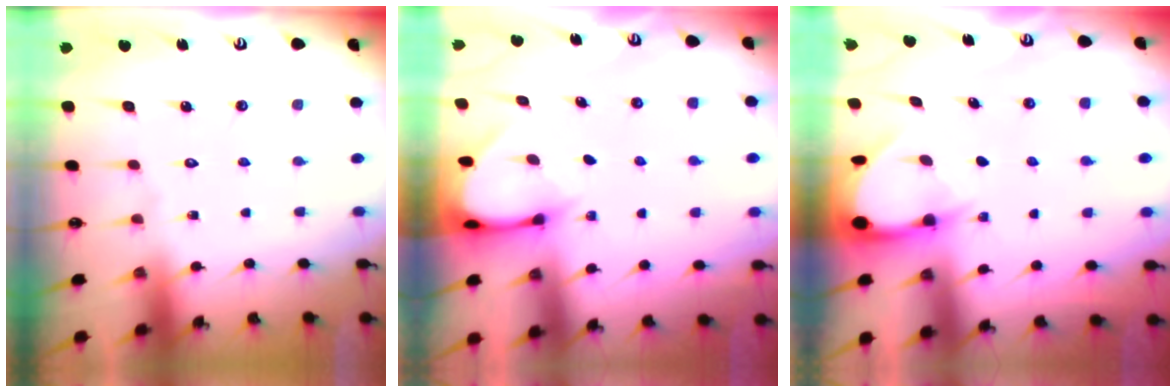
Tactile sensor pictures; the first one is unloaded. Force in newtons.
{"total": 2.9, "press": 2.9, "slide": 0.2}
{"total": 3.4, "press": 3.4, "slide": 0.2}